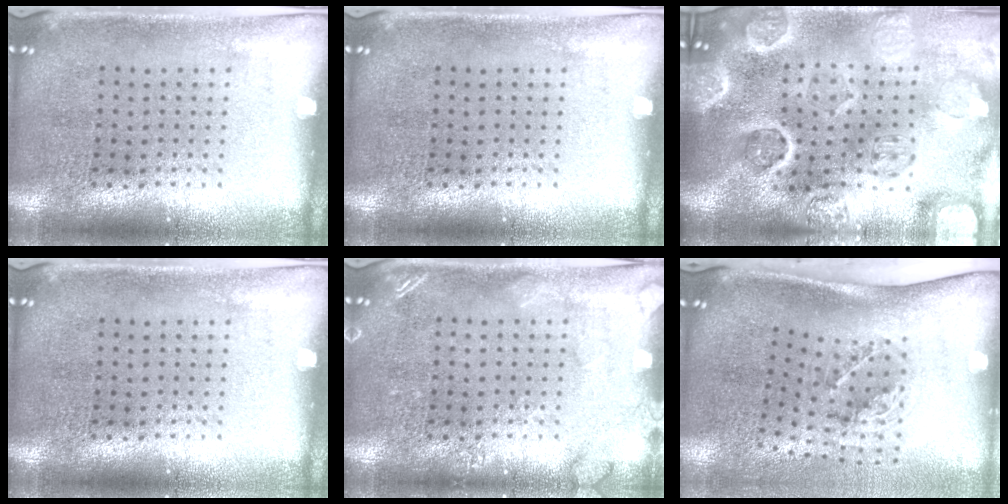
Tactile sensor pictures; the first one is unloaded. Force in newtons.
{"total": 0.0}
{"total": 5.4, "press": 4.6, "slide": 2.7}
{"total": 0.0}
{"total": 1.8, "press": 1.8, "slide": 0.3}
{"total": 2.1, "press": 1.2, "slide": 1.7}